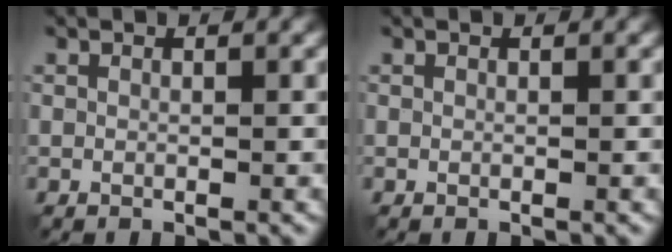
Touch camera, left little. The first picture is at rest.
{"total": 0.0}